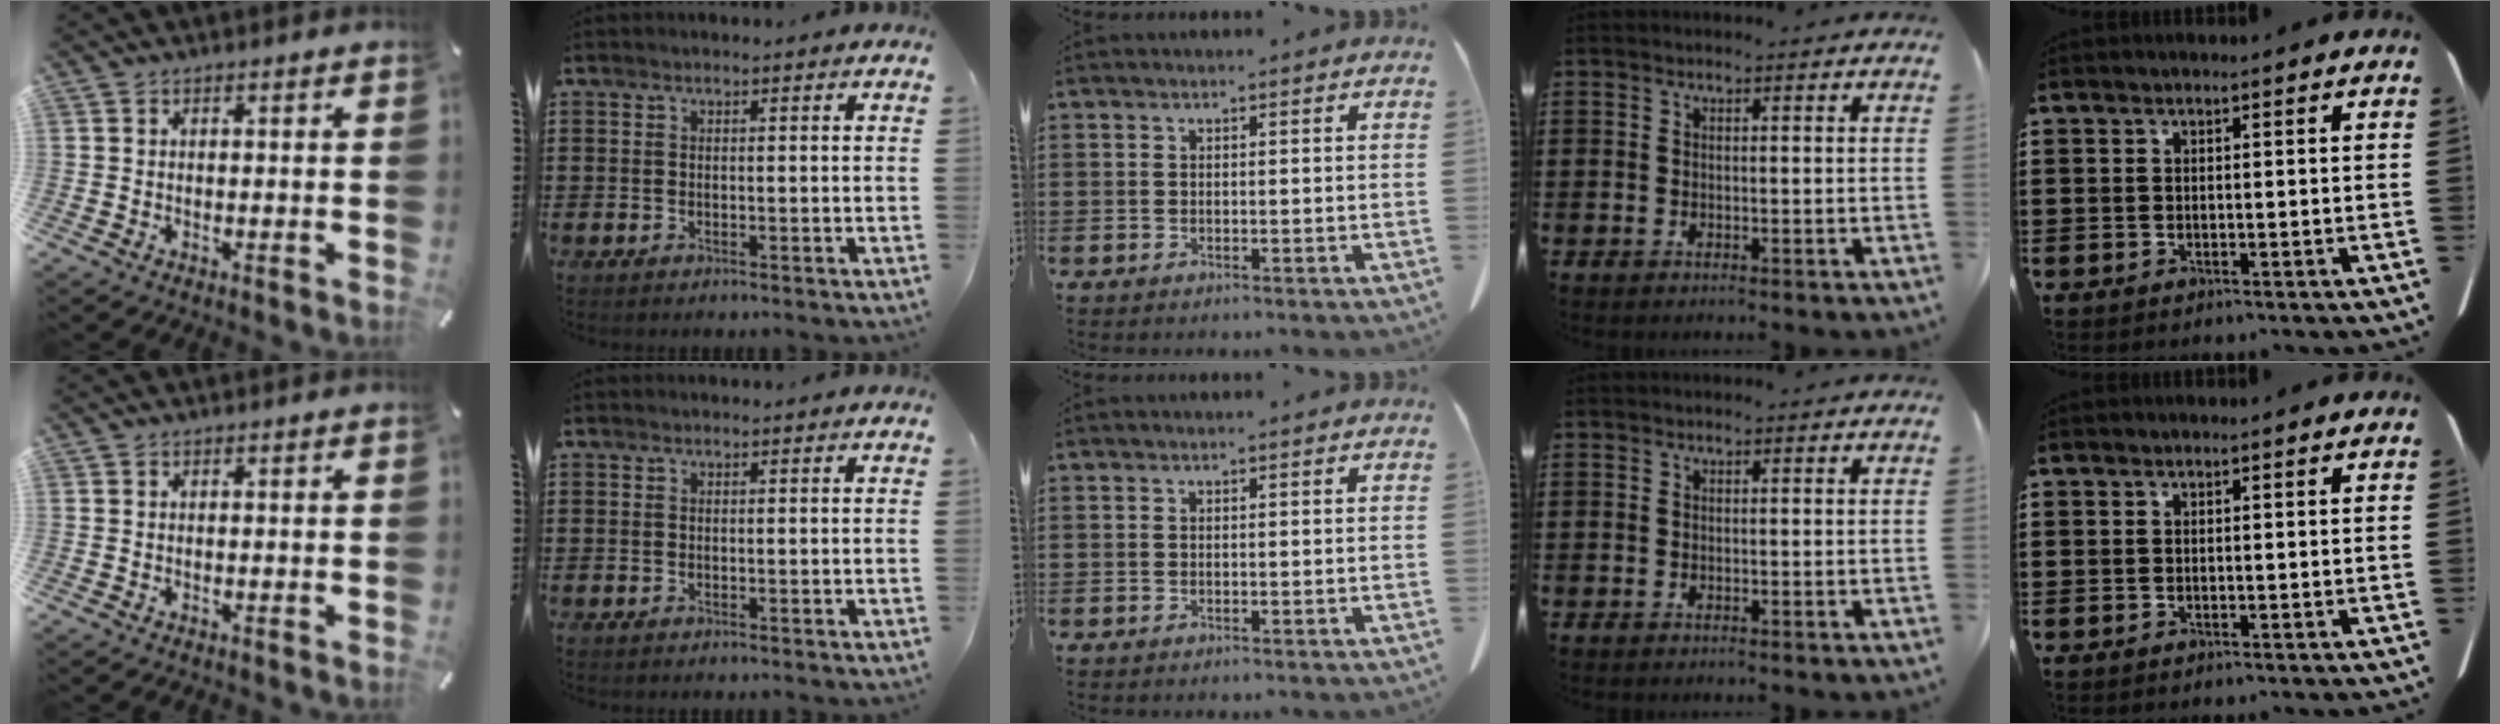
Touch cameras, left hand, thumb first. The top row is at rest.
{}